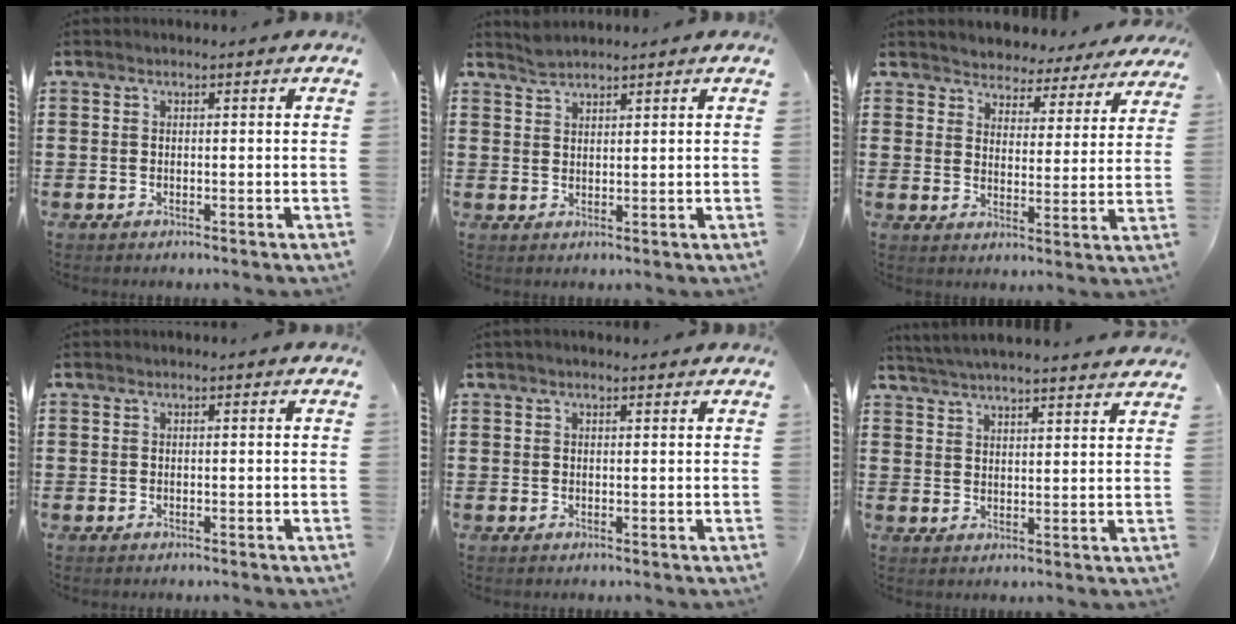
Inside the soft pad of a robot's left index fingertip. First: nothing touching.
{"total": 1.9, "force": [1.8, 0.2, 0.4], "torque": [-0.012, 0.001, 0.036]}
{"total": 4.0, "force": [4.0, 0.4, -0.6], "torque": [-0.016, -0.033, 0.065]}
{"total": 0.0}
{"total": 0.8, "force": [0.6, 0.2, 0.6], "torque": [-0.012, 0.002, 0.010]}
{"total": 3.9, "force": [3.8, -0.6, 0.6], "torque": [-0.024, -0.018, 0.067]}